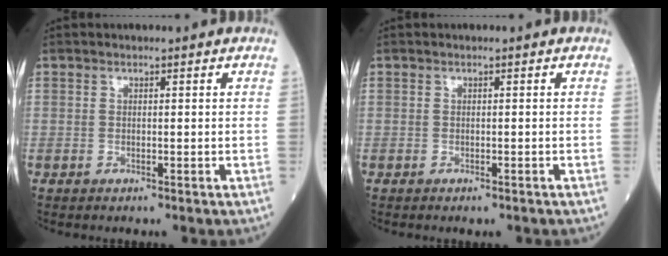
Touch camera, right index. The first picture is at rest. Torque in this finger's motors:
{"motor_torque": [-0.09, -0.08, -0.03, -0.01]}